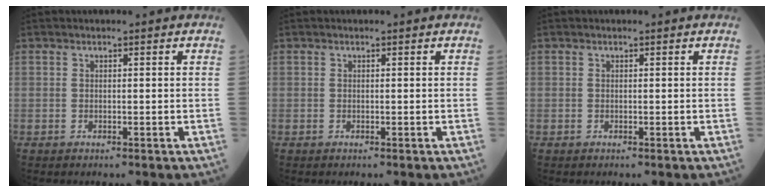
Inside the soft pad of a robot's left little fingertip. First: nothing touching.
{"total": 0.0}
{"total": 0.0}